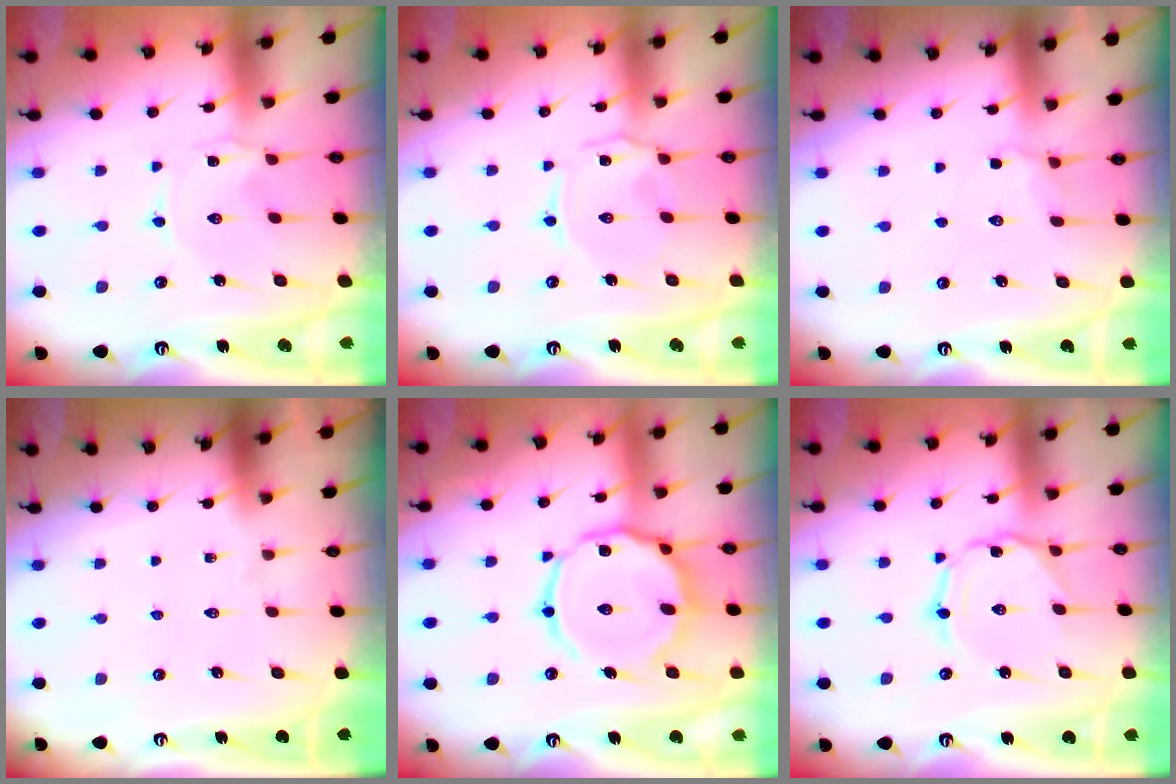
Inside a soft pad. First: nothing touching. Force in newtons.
{"total": 2.1, "press": 2.0, "slide": 0.7}
{"total": 5.1, "press": 4.8, "slide": 1.5}
{"total": 0.0}
{"total": 16.2, "press": 16.2, "slide": 1.1}
{"total": 2.3, "press": 2.3, "slide": 0.3}